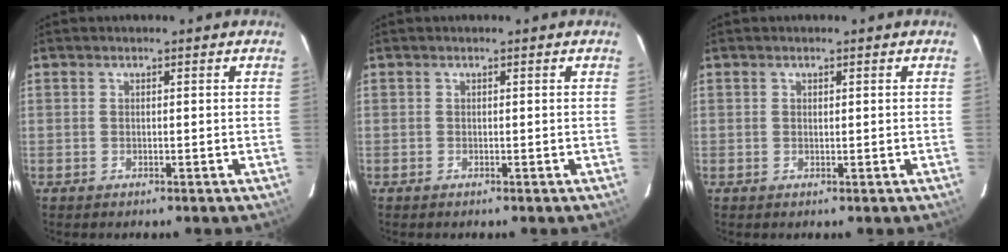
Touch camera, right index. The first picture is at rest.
{"total": 0.0}
{"total": 0.0}